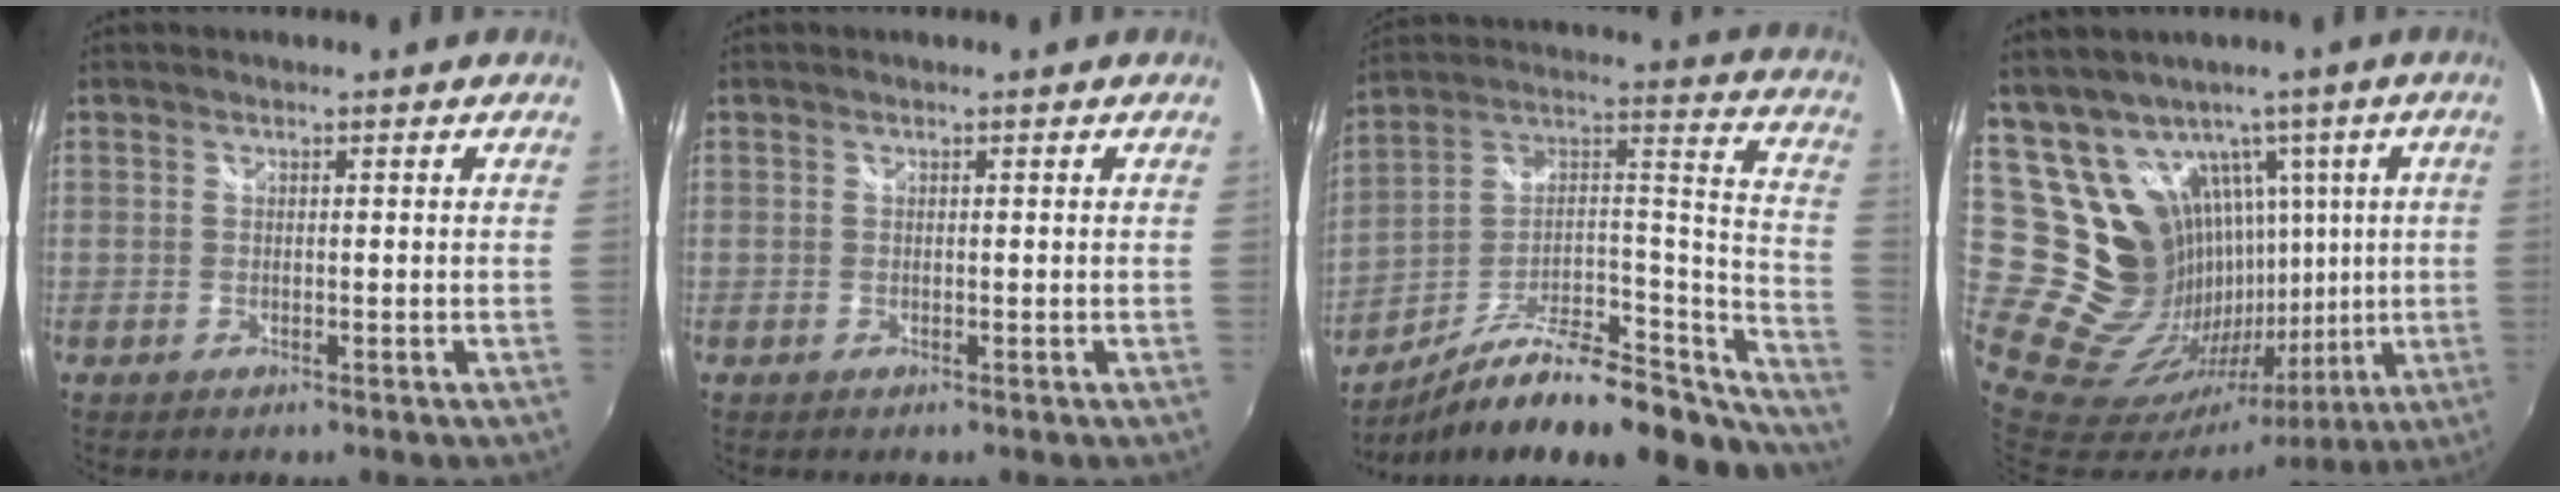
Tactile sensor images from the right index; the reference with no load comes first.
{"total": 0.0}
{"total": 27.2, "force": [-19.9, 8.9, 16.3], "torque": [-0.219, 0.021, -0.304]}
{"total": 19.5, "force": [8.9, 15.1, 8.5], "torque": [-0.170, 0.018, 0.185]}